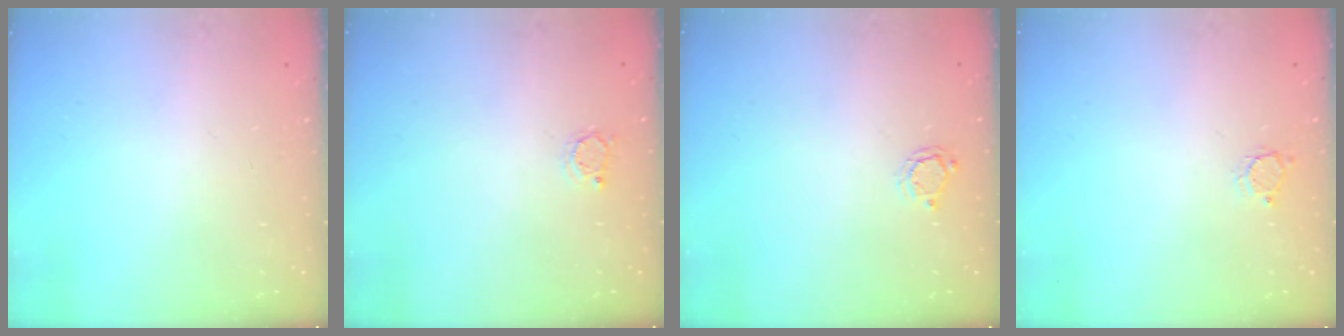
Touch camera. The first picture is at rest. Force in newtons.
{"total": 2.2, "press": 2.1, "slide": 0.4}
{"total": 3.7, "press": 3.7, "slide": 0.3}
{"total": 2.6, "press": 2.6, "slide": 0.2}